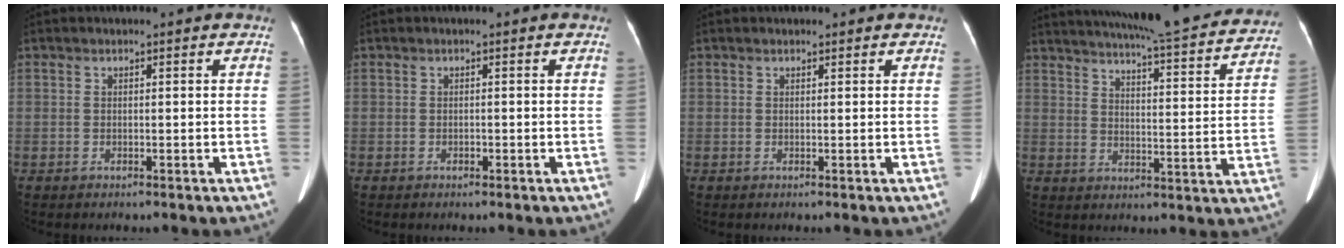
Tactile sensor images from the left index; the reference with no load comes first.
{"total": 0.8, "force": [-0.8, 0.2, -0.1], "torque": [0.003, -0.016, -0.016]}
{"total": 1.0, "force": [0.8, 0.5, 0.4], "torque": [-0.004, 0.001, 0.008]}
{"total": 25.3, "force": [22.7, 2.8, 10.9], "torque": [-0.168, -0.055, 0.280]}